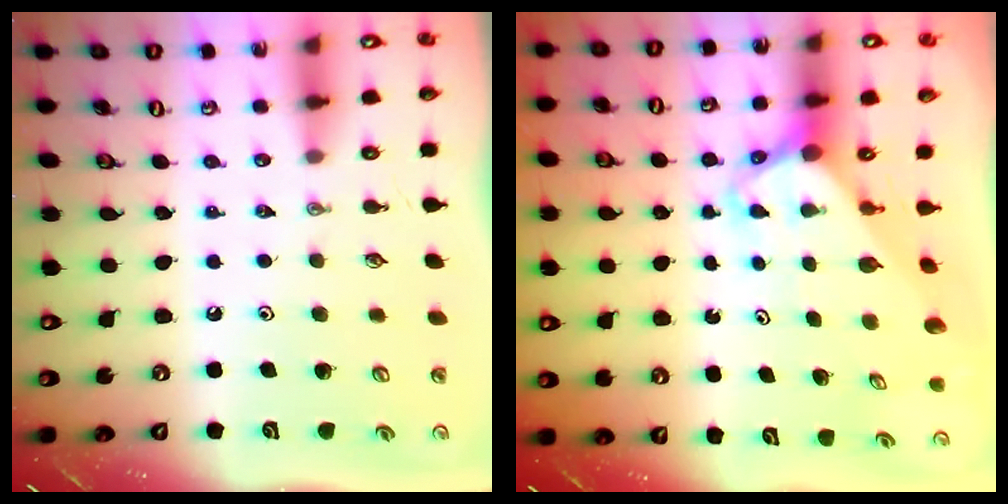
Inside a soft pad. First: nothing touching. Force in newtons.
{"total": 3.6, "press": 3.6, "slide": 0.2}